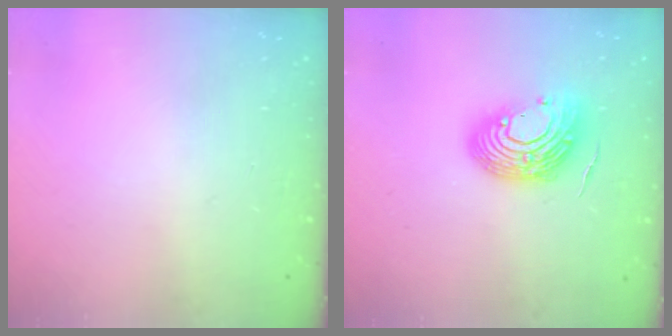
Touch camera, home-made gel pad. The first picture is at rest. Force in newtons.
{"total": 12.9, "press": 12.7, "slide": 2.1}